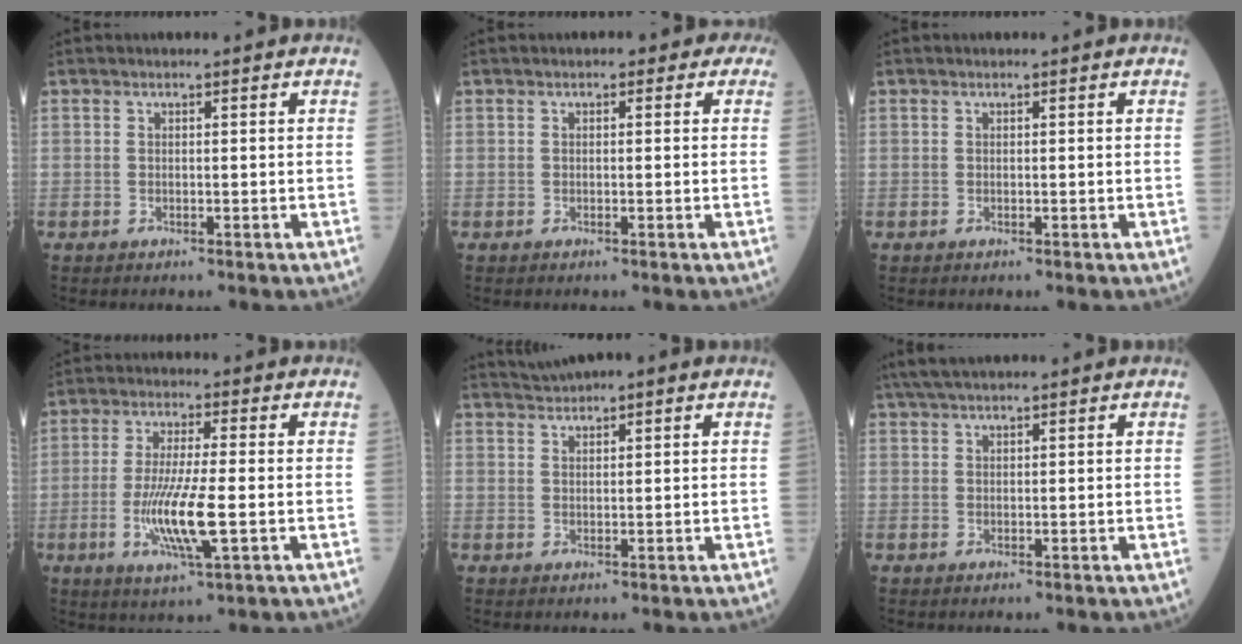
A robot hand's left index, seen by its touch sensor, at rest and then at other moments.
{"total": 1.9, "force": [0.6, 1.2, 1.3], "torque": [-0.006, 0.010, -0.003]}
{"total": 0.0}
{"total": 9.4, "force": [-2.1, 0.8, 9.1], "torque": [-0.183, -0.017, -0.041]}
{"total": 2.8, "force": [2.3, 0.0, 1.5], "torque": [-0.037, 0.026, 0.047]}
{"total": 5.1, "force": [4.3, 0.4, 2.7], "torque": [-0.047, 0.036, 0.078]}